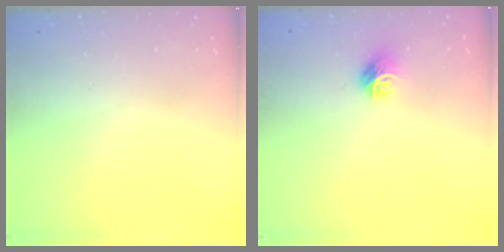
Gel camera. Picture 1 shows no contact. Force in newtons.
{"total": 8.1, "press": 8.1, "slide": 0.2}